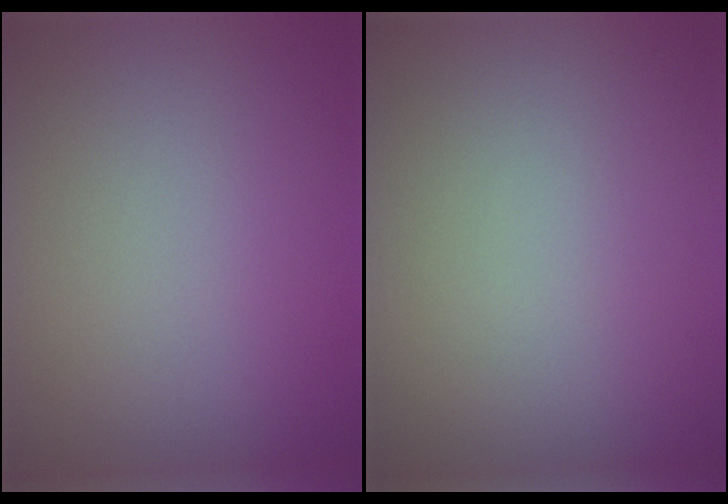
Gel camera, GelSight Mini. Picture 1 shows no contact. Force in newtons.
{"total": 0.0}